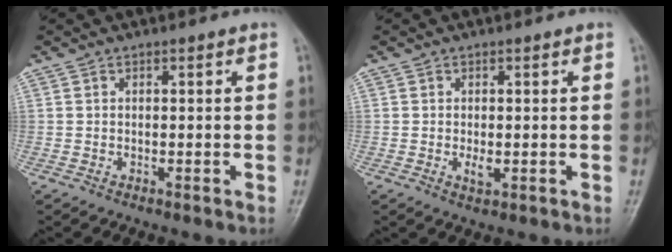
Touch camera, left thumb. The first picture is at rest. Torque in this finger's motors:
{"motor_torque": [-0.15, 0.16, 0.01, -0.17, 0.00]}